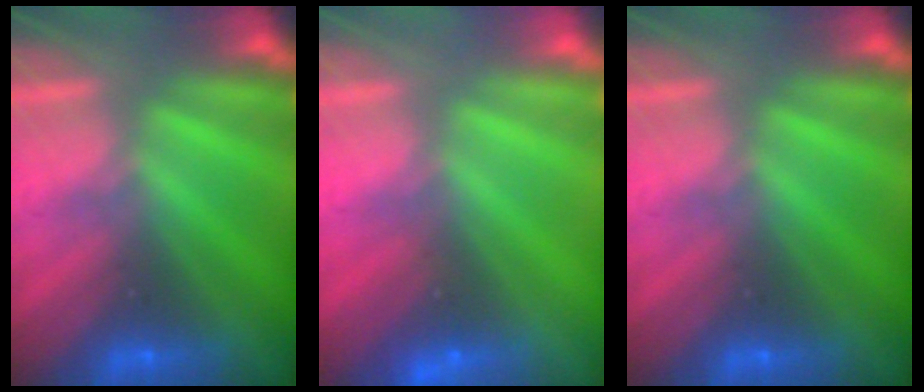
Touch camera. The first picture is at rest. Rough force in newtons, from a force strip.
{"total": 2.4}
{"total": 0.0}